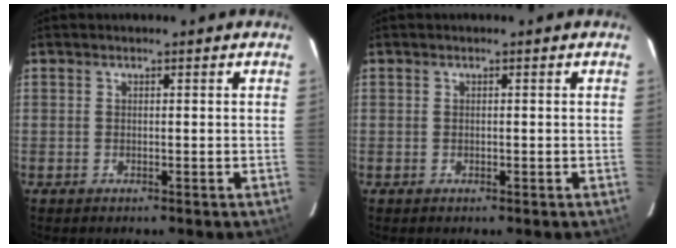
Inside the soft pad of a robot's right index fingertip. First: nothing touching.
{"total": 0.0}